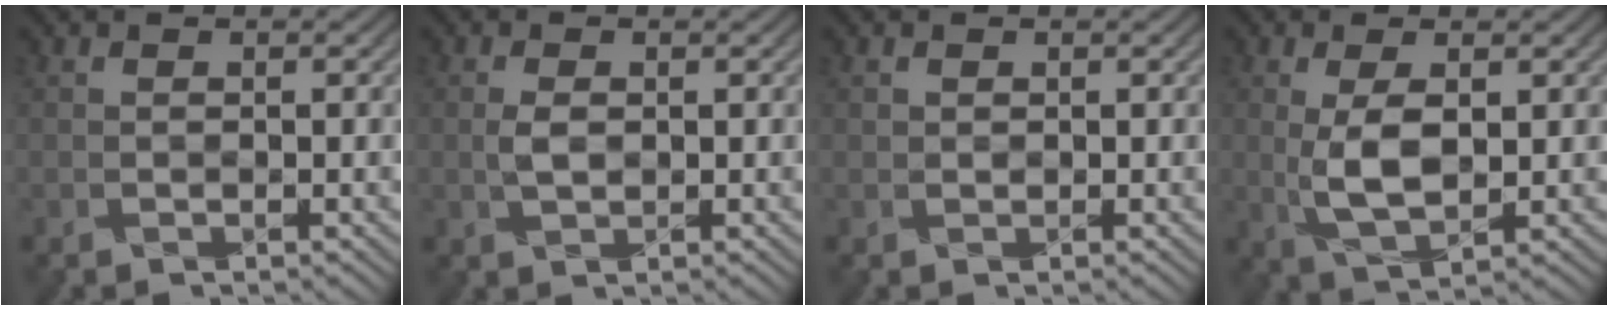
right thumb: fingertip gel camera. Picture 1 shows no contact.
{"total": 1.1, "force": [0.0, 0.7, 0.9], "torque": [-0.024, -0.003, 0.002]}
{"total": 0.5, "force": [0.3, 0.0, -0.4], "torque": [0.009, -0.003, 0.008]}
{"total": 4.5, "force": [0.4, 1.8, 4.1], "torque": [-0.094, -0.008, 0.014]}